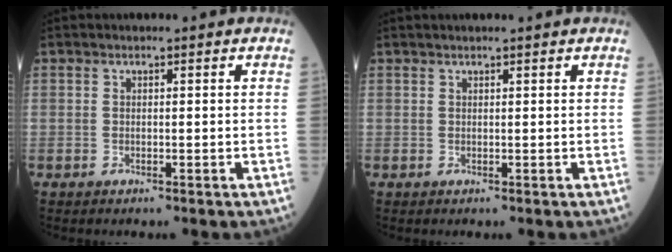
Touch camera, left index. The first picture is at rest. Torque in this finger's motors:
{"motor_torque": [0.42, -0.75, -0.01, -0.01]}